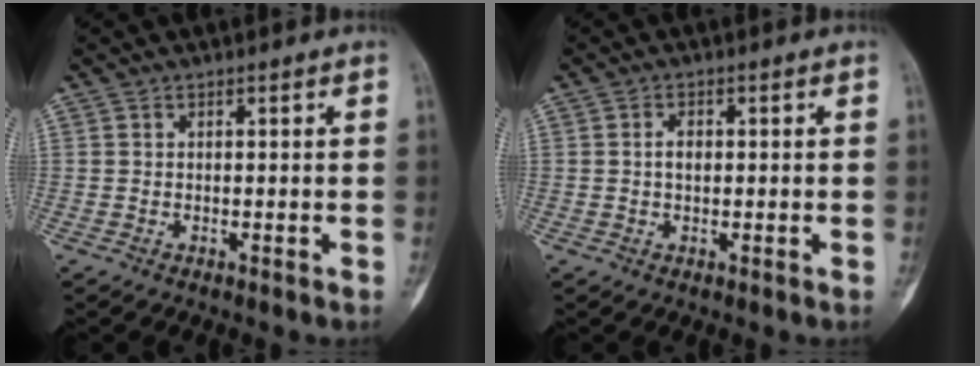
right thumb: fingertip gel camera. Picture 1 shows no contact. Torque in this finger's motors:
{"motor_torque": [0.45, 0.33, 0.20, -0.32, 0.14]}